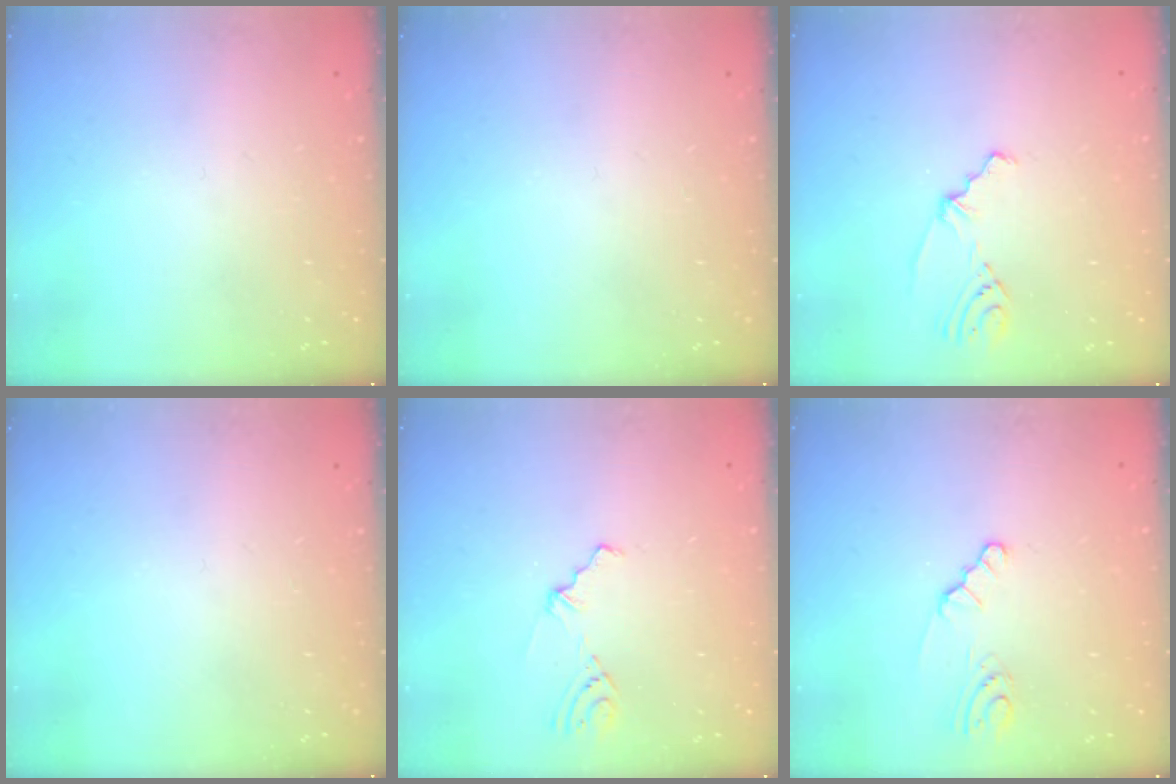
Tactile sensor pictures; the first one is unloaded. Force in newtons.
{"total": 0.0}
{"total": 2.5, "press": 2.1, "slide": 1.4}
{"total": 0.0}
{"total": 2.4, "press": 2.2, "slide": 0.9}
{"total": 2.2, "press": 2.2, "slide": 0.3}